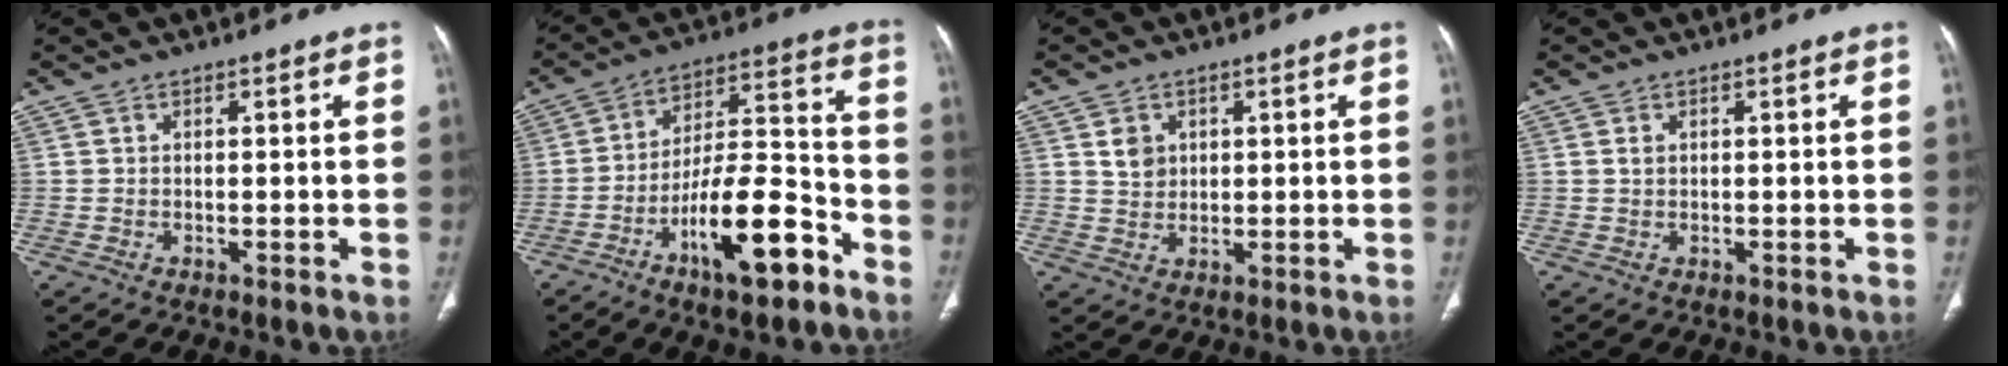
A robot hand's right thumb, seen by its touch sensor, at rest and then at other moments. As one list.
[{"total": 16.7, "force": [-9.0, 5.5, 12.9], "torque": [-0.204, 0.070, -0.147]}, {"total": 3.5, "force": [1.3, 2.9, 1.4], "torque": [-0.010, -0.010, 0.028]}, {"total": 0.9, "force": [0.3, 0.6, 0.6], "torque": [-0.008, 0.001, 0.009]}]